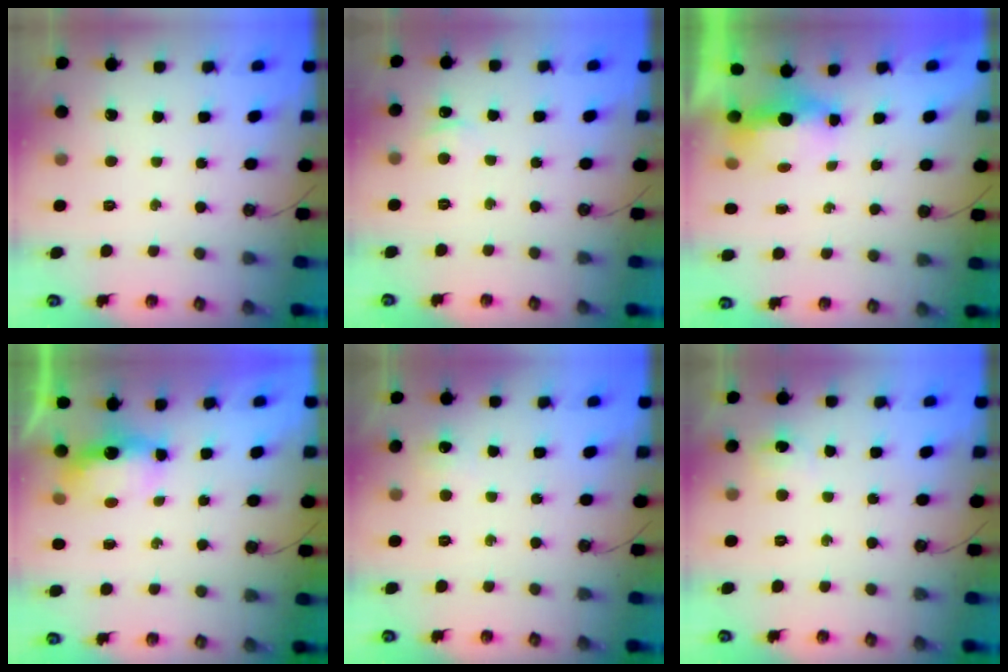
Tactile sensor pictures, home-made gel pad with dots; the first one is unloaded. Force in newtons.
{"total": 2.4, "press": 2.4, "slide": 0.3}
{"total": 5.1, "press": 5.0, "slide": 1.2}
{"total": 6.1, "press": 6.0, "slide": 0.6}
{"total": 4.3, "press": 4.3, "slide": 0.6}
{"total": 4.3, "press": 4.1, "slide": 1.4}